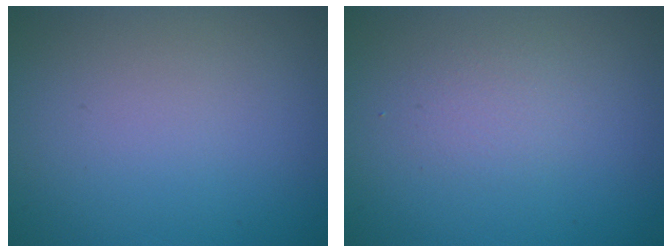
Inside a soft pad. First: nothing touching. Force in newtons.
{"total": 1.5, "press": 1.4, "slide": 0.1}